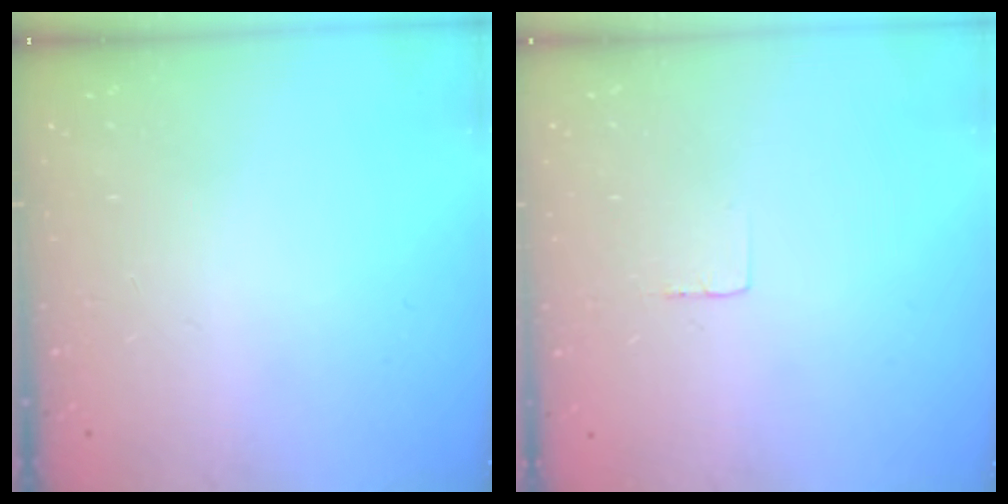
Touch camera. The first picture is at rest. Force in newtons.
{"total": 2.3, "press": 2.3, "slide": 0.1}